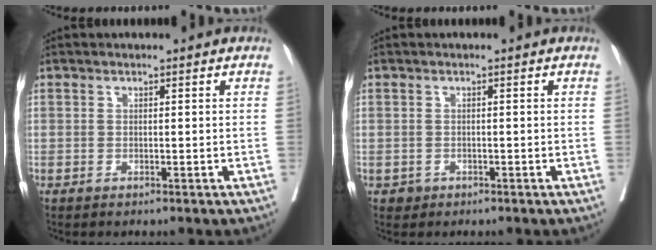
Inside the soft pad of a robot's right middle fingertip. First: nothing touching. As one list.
[{"total": 1.0, "force": [-0.5, 0.9, 0.1], "torque": [0.001, 0.004, -0.005]}]